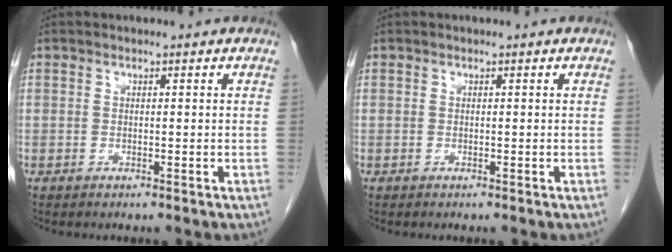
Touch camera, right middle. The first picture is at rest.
{"total": 0.0}